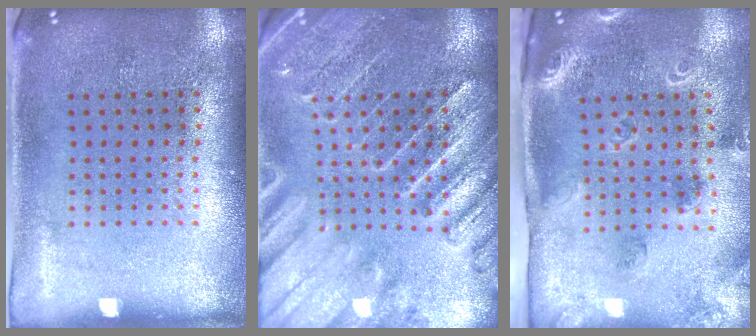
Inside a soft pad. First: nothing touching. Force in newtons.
{"total": 3.0, "press": 2.9, "slide": 0.9}
{"total": 1.8, "press": 1.7, "slide": 0.5}